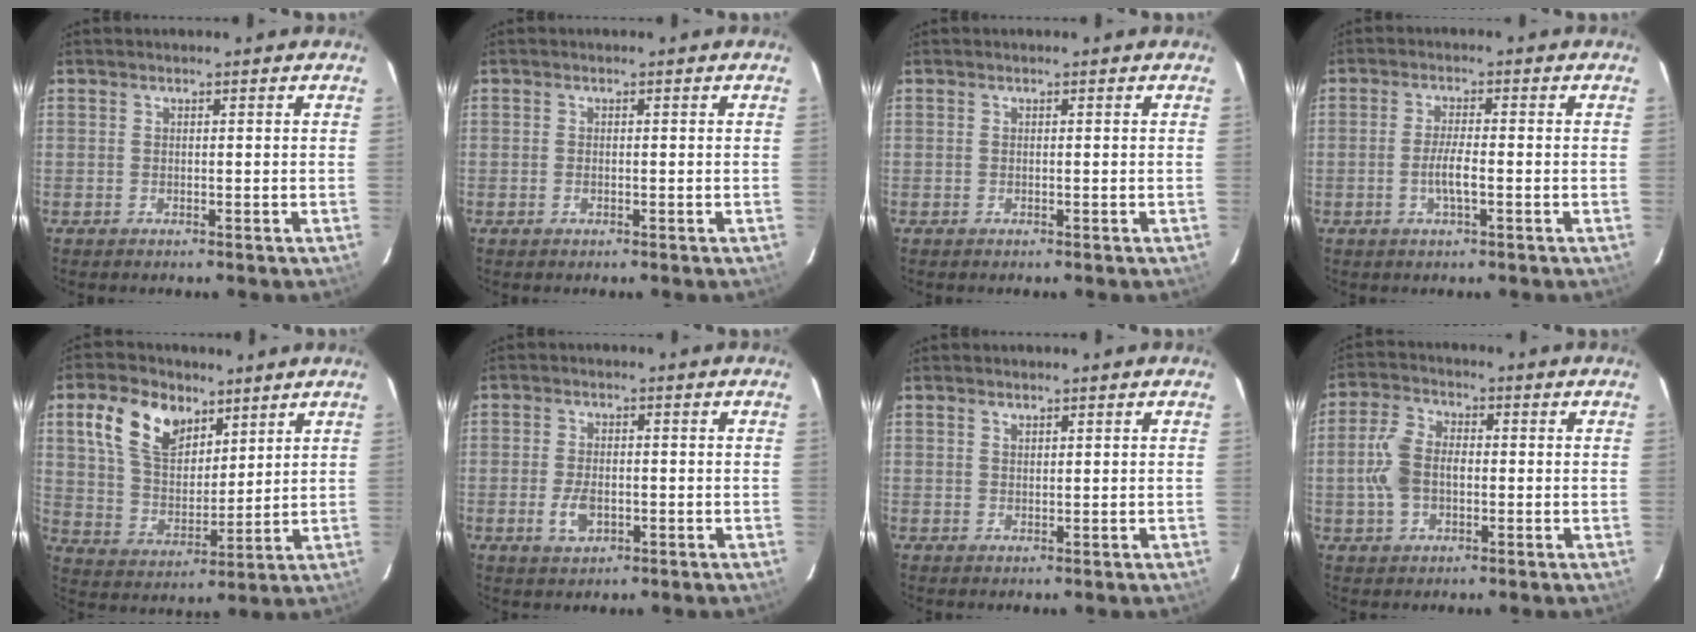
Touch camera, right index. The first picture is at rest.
{"total": 1.0, "force": [-0.5, 0.6, 0.6], "torque": [-0.013, 0.000, -0.009]}
{"total": 0.0}
{"total": 3.9, "force": [-1.2, 0.4, 3.7], "torque": [-0.072, -0.001, -0.022]}
{"total": 13.2, "force": [7.0, 8.1, 7.7], "torque": [-0.156, 0.027, 0.139]}
{"total": 4.8, "force": [-1.6, 2.8, 3.6], "torque": [-0.079, -0.003, -0.025]}
{"total": 0.9, "force": [0.7, 0.5, 0.3], "torque": [-0.003, 0.002, 0.014]}
{"total": 7.8, "force": [-0.9, 5.2, 5.8], "torque": [-0.128, 0.014, -0.014]}